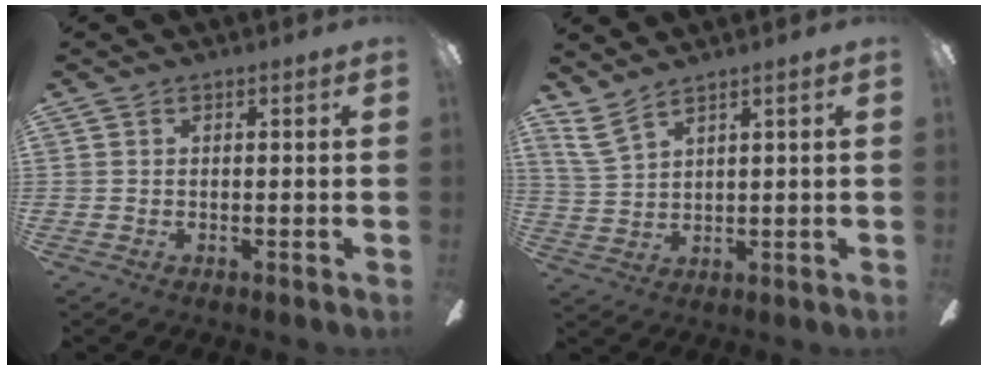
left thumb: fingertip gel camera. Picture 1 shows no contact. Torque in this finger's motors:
{"motor_torque": [0.41, -0.29, -0.24, -0.12, 0.00]}